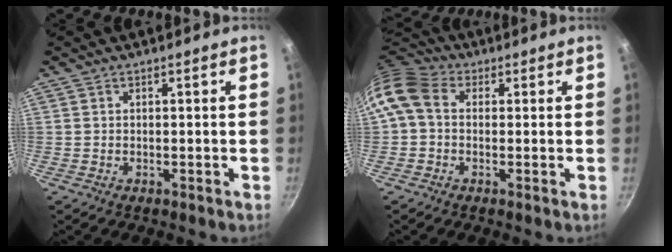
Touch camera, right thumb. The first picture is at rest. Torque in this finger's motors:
{"motor_torque": [0.40, 0.91, 1.15, -0.89, 0.61]}